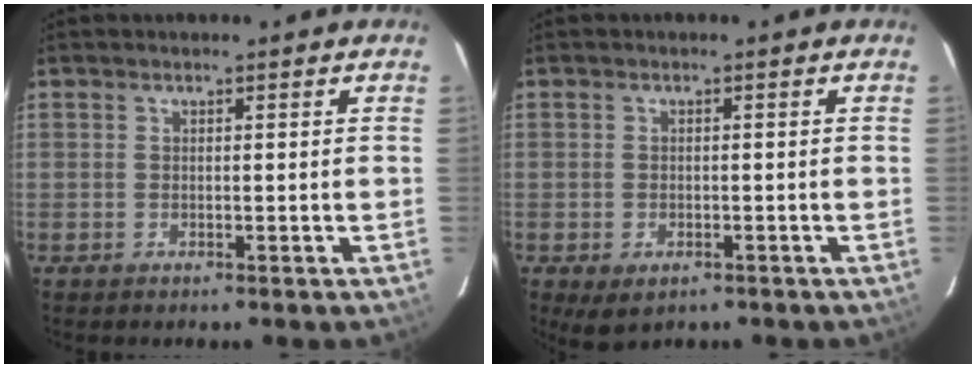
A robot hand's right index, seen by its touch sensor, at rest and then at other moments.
{"total": 5.7, "force": [-3.3, 3.6, 3.1], "torque": [-0.060, -0.005, -0.042]}